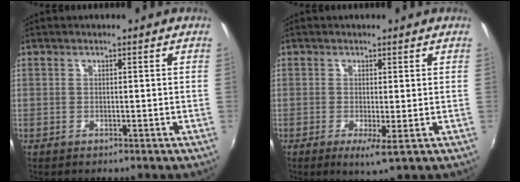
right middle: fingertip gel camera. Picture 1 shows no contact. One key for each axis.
{"total": 2.8, "fx": -0.7, "fy": -0.1, "fz": 2.7, "tx": -0.053, "ty": -0.011, "tz": -0.009}